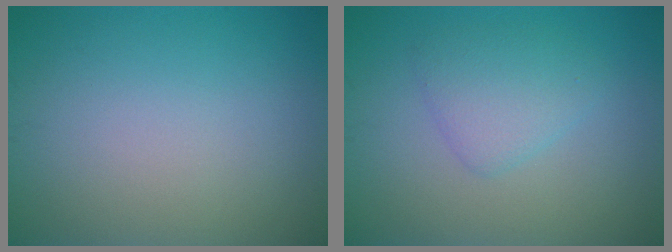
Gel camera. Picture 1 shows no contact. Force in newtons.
{"total": 2.6, "press": 2.6, "slide": 0.3}